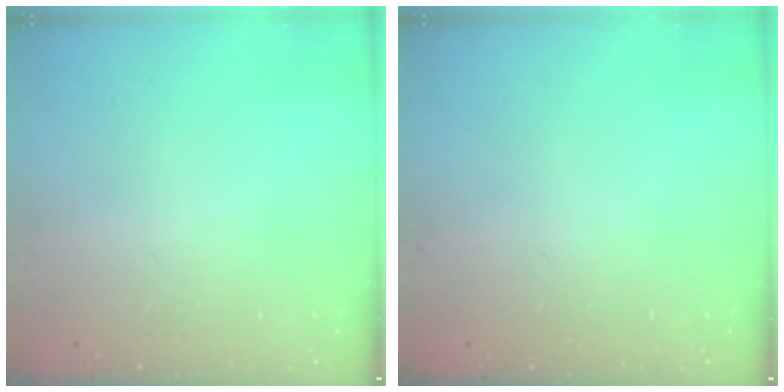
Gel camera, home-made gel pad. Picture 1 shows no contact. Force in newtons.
{"total": 0.0}